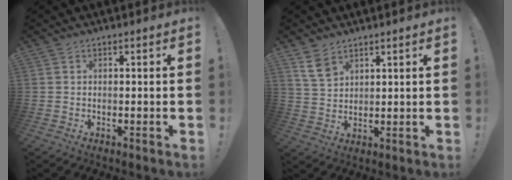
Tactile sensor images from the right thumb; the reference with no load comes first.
{"total": 6.7, "force": [4.5, 4.1, 2.9], "torque": [-0.046, -0.022, 0.087]}